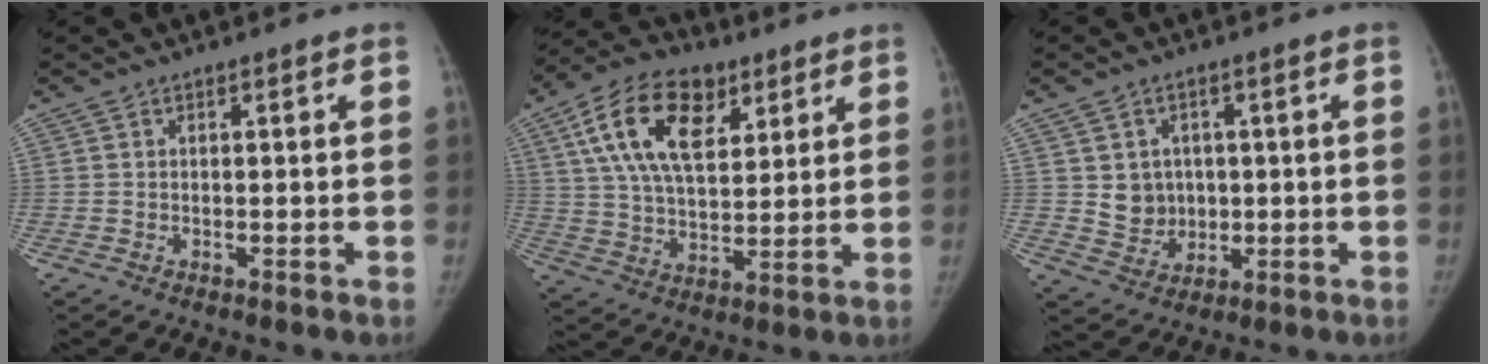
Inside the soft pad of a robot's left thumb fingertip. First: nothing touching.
{"total": 18.1, "force": [7.8, 10.5, 12.6], "torque": [-0.205, -0.013, 0.137]}
{"total": 6.3, "force": [0.5, 5.8, 2.4], "torque": [-0.003, -0.003, 0.017]}